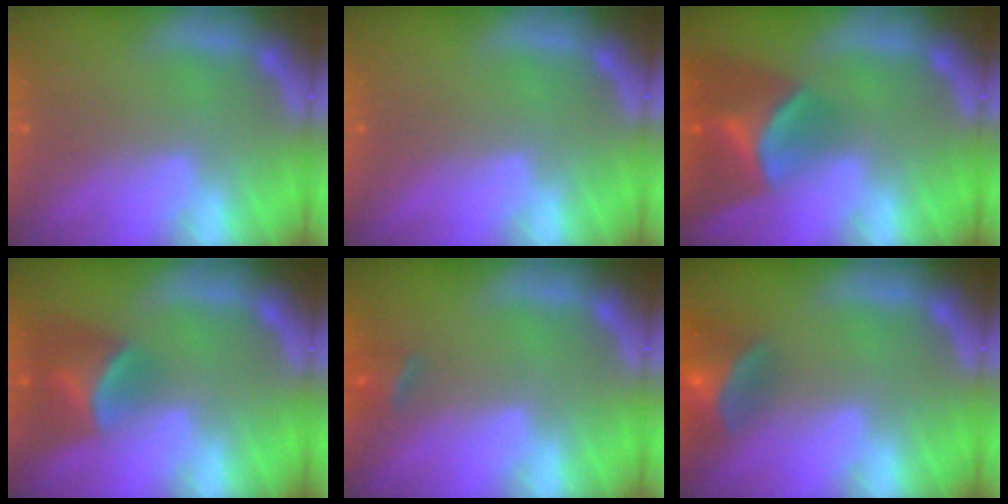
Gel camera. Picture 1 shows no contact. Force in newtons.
{"total": 0.0}
{"total": 7.4}
{"total": 5.0}
{"total": 1.9}
{"total": 5.9}